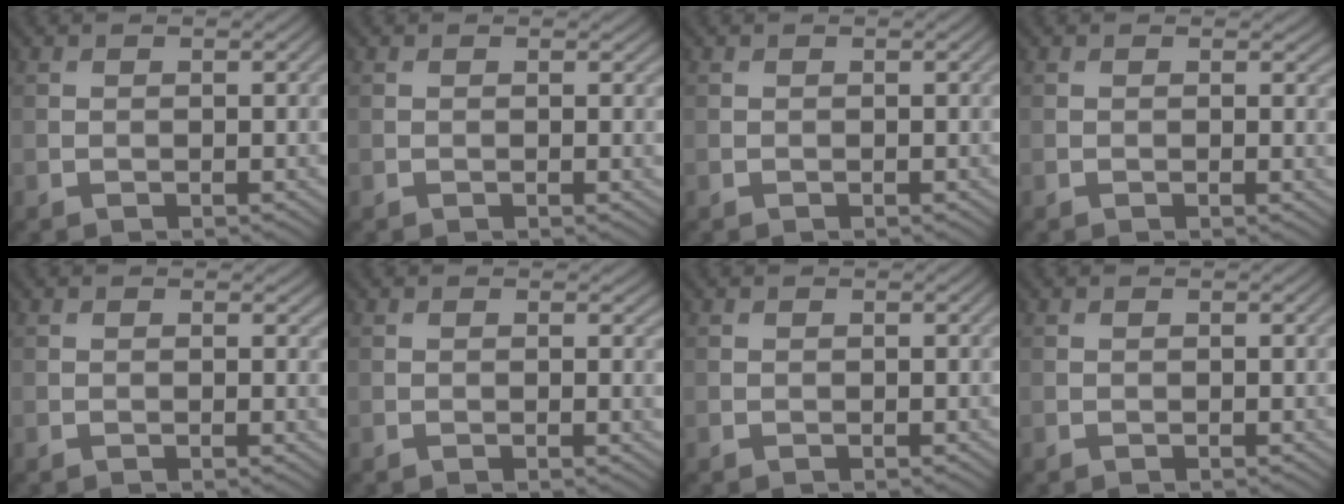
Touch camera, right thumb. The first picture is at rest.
{"total": 0.7, "force": [0.2, 0.3, 0.5], "torque": [-0.006, -0.002, 0.002]}
{"total": 0.0}
{"total": 1.4, "force": [0.3, 0.7, 1.2], "torque": [-0.016, -0.004, 0.004]}
{"total": 1.1, "force": [0.3, 0.5, 0.9], "torque": [-0.013, -0.003, 0.003]}
{"total": 1.3, "force": [0.2, 0.6, 1.1], "torque": [-0.017, -0.004, 0.002]}
{"total": 0.0}
{"total": 0.0}